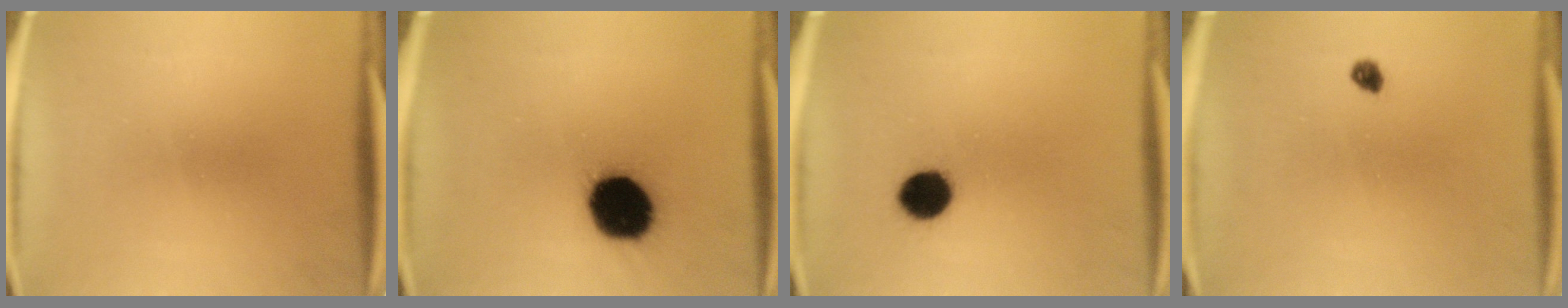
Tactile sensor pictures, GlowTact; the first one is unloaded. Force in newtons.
{"total": 18.1}
{"total": 7.0}
{"total": 1.7}